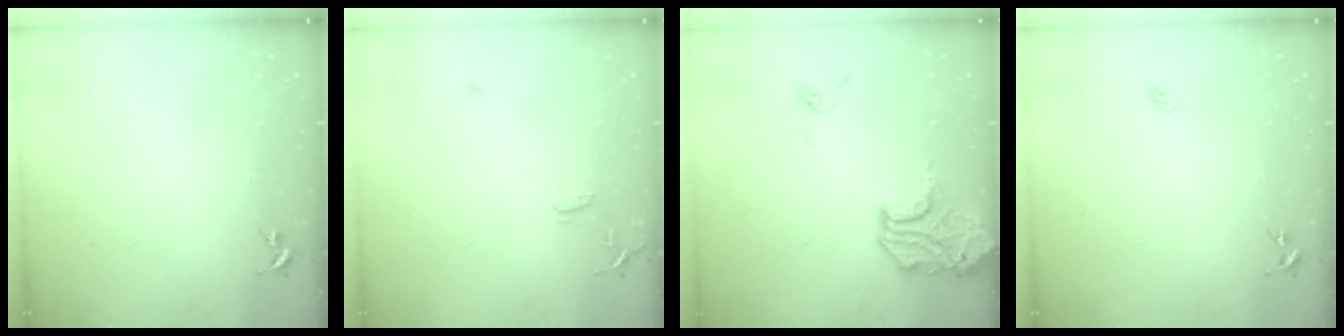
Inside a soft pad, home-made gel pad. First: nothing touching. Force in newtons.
{"total": 8.5, "press": 8.5, "slide": 0.8}
{"total": 16.4, "press": 16.1, "slide": 3.1}
{"total": 2.8, "press": 2.6, "slide": 1.1}